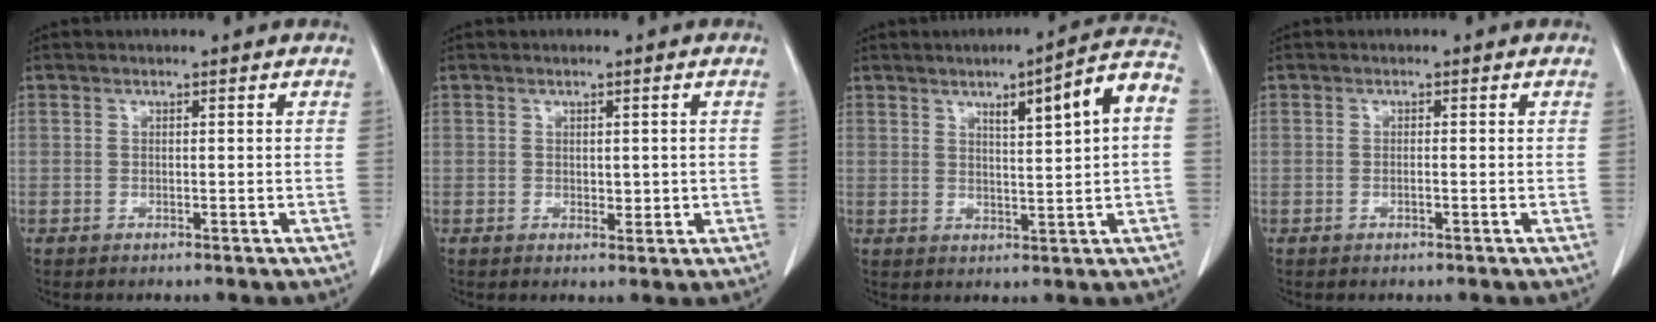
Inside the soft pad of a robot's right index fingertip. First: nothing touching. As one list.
[{"total": 2.0, "force": [0.1, 1.1, 1.6], "torque": [-0.021, -0.005, 0.006]}, {"total": 9.5, "force": [2.3, 0.5, 9.2], "torque": [-0.127, 0.019, 0.031]}, {"total": 0.6, "force": [-0.2, 0.0, 0.5], "torque": [-0.012, 0.000, -0.002]}]